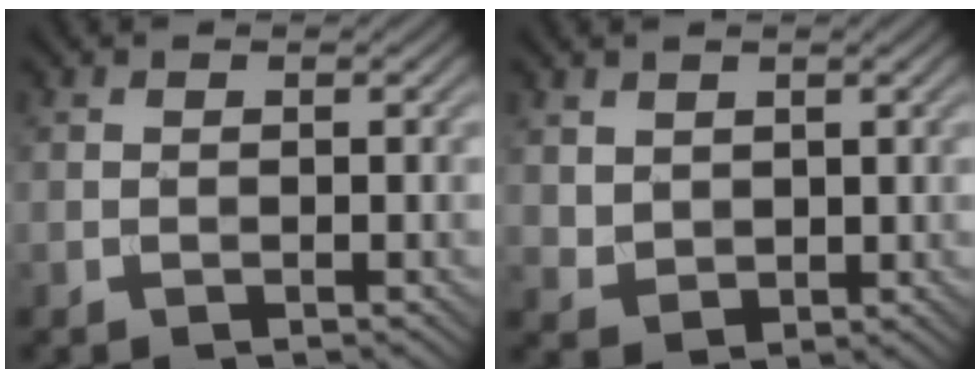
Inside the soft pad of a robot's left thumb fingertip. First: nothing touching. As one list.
[{"total": 2.8, "force": [1.6, 2.0, 1.1], "torque": [-0.035, -0.006, 0.036]}]